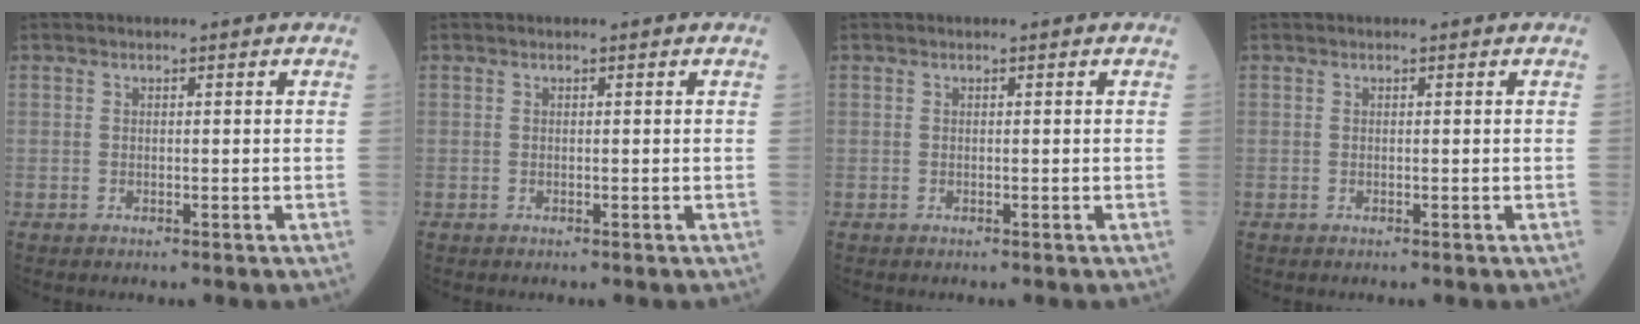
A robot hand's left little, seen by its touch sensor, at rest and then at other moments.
{"total": 0.0}
{"total": 0.0}
{"total": 0.0}